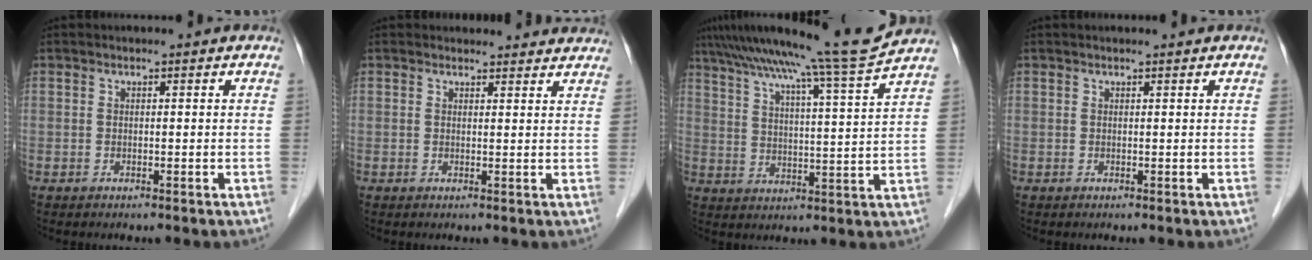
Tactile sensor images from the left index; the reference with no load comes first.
{"total": 7.2, "force": [6.9, 1.8, 0.8], "torque": [0.014, 0.008, 0.056]}
{"total": 15.7, "force": [13.9, -3.0, 6.8], "torque": [-0.119, -0.033, 0.202]}
{"total": 1.2, "force": [1.2, 0.0, 0.3], "torque": [-0.009, 0.010, 0.016]}